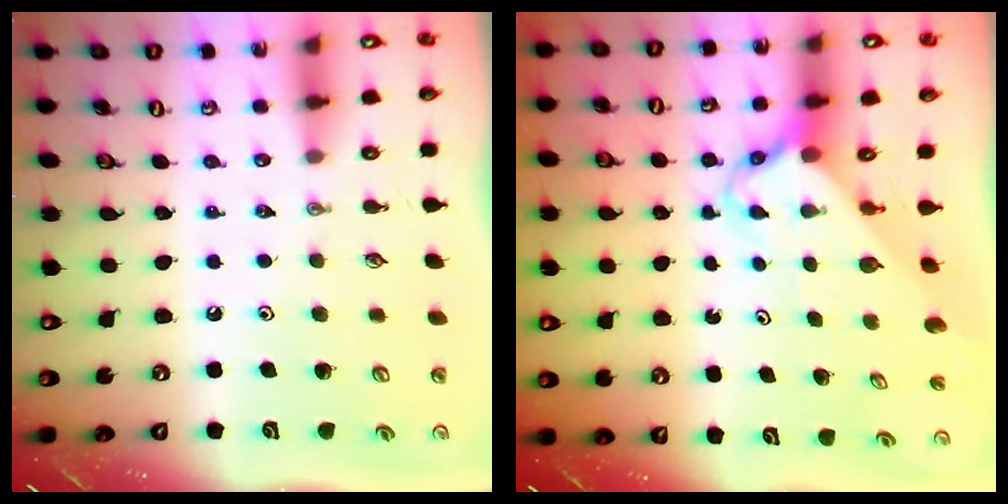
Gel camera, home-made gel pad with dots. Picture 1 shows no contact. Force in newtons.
{"total": 2.7, "press": 2.7, "slide": 0.2}